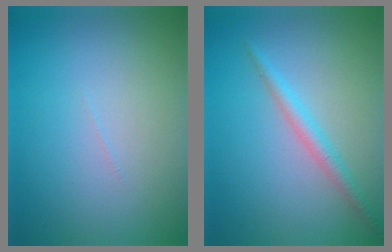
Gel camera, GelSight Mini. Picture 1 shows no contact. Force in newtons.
{"total": 2.0, "press": 2.0, "slide": 0.1}